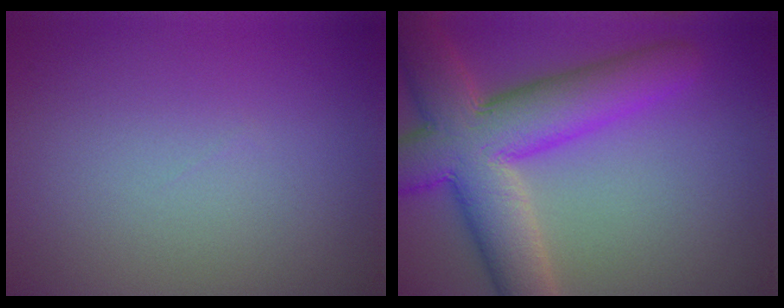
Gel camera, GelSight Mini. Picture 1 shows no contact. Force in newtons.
{"total": 10.1, "press": 10.0, "slide": 0.6}